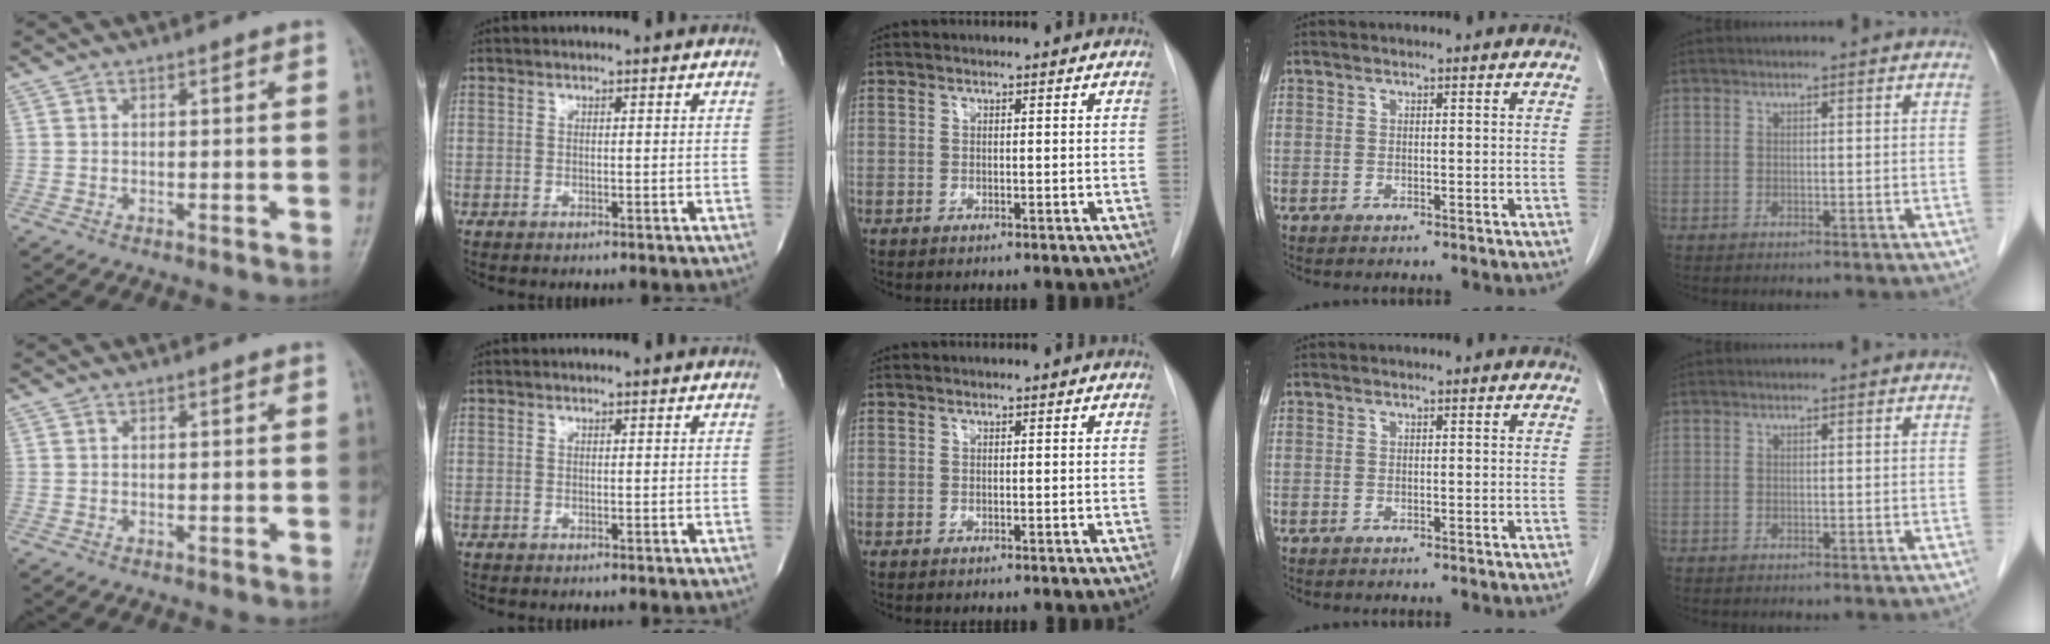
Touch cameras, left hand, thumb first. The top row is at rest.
{}